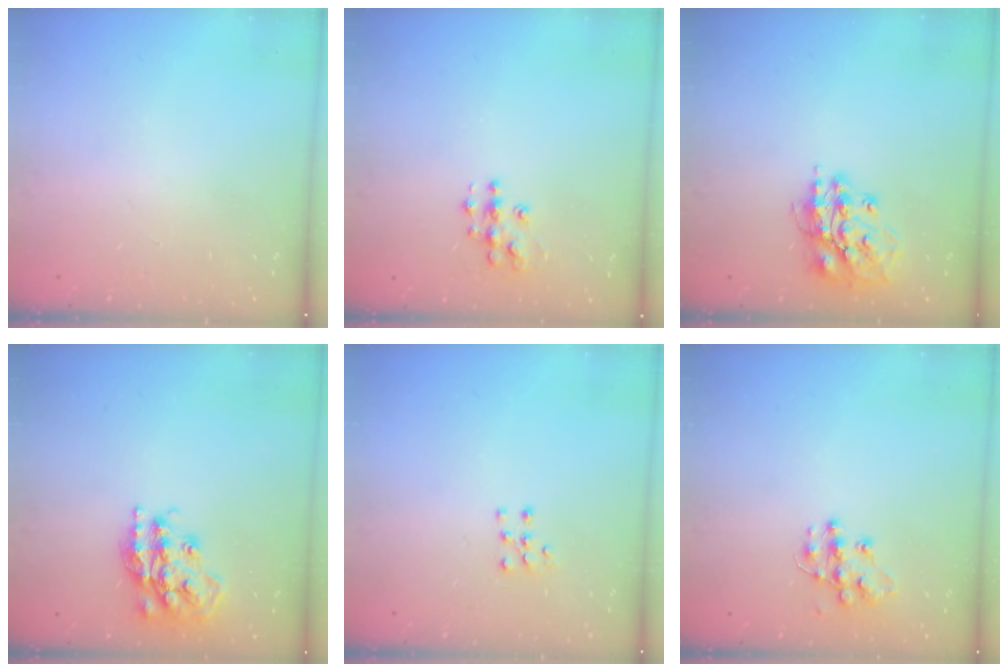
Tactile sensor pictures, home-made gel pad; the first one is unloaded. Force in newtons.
{"total": 7.1, "press": 7.1, "slide": 0.3}
{"total": 13.9, "press": 13.7, "slide": 2.0}
{"total": 18.6, "press": 18.5, "slide": 1.5}
{"total": 6.1, "press": 6.0, "slide": 0.5}
{"total": 11.3, "press": 11.2, "slide": 0.7}